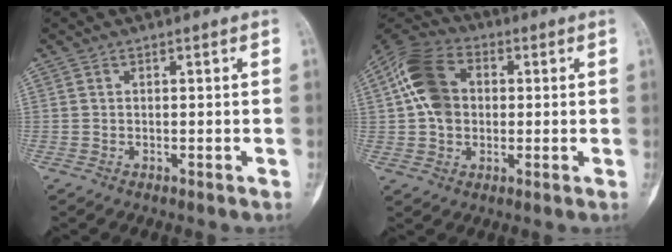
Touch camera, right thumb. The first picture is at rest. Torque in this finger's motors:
{"motor_torque": [1.36, 1.80, 0.57, -0.50, 0.47]}